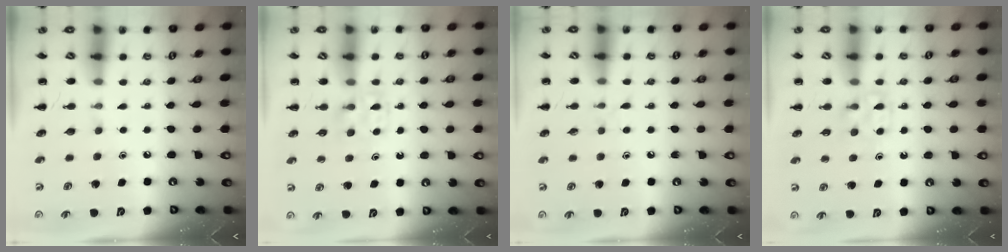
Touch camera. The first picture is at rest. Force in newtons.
{"total": 4.2, "press": 4.0, "slide": 1.3}
{"total": 4.0, "press": 3.6, "slide": 1.8}
{"total": 6.3, "press": 6.1, "slide": 1.6}